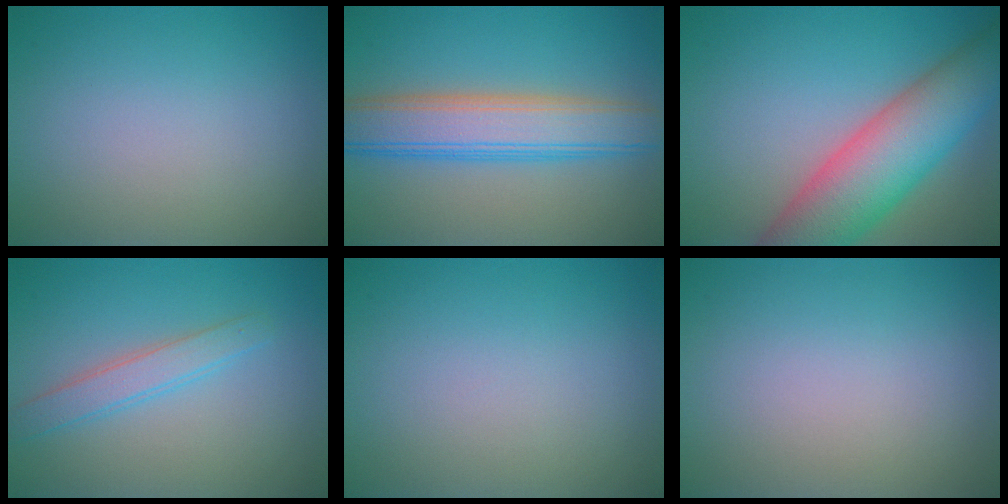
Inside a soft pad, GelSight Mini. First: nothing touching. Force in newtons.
{"total": 7.0, "press": 7.0, "slide": 0.3}
{"total": 9.8, "press": 9.8, "slide": 0.5}
{"total": 2.4, "press": 2.4, "slide": 0.1}
{"total": 0.0}
{"total": 0.0}